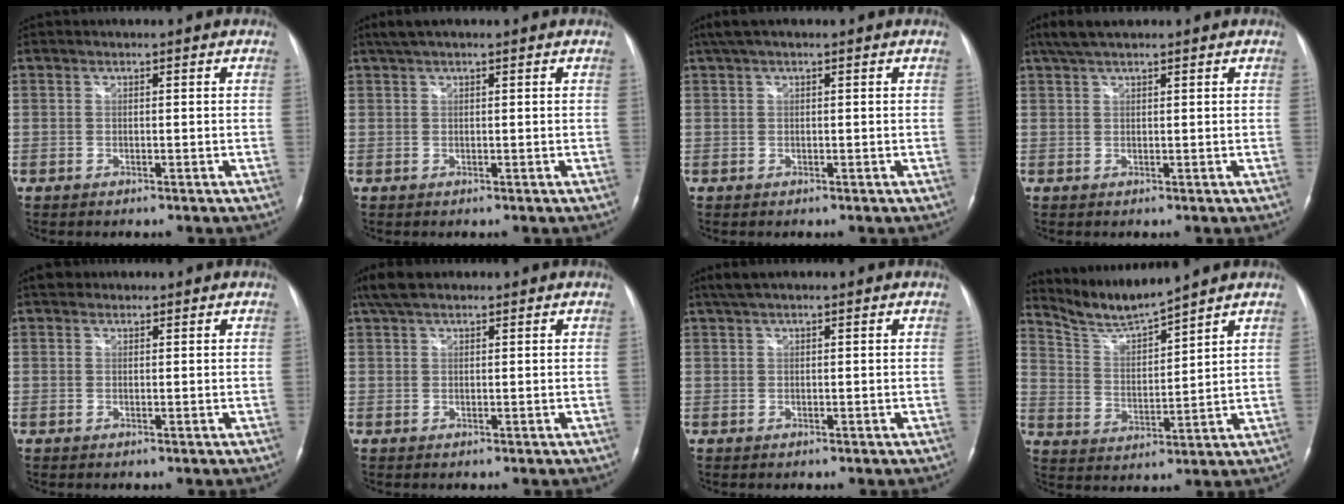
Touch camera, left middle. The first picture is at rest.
{"total": 3.2, "force": [2.4, 0.7, 2.1], "torque": [-0.042, 0.028, 0.045]}
{"total": 3.6, "force": [2.5, 0.8, 2.5], "torque": [-0.050, 0.037, 0.046]}
{"total": 4.1, "force": [3.1, 0.8, 2.5], "torque": [-0.054, 0.025, 0.060]}
{"total": 1.7, "force": [1.2, 1.1, 0.2], "torque": [-0.002, 0.014, 0.016]}
{"total": 4.1, "force": [3.2, 1.6, 2.1], "torque": [-0.049, 0.022, 0.062]}
{"total": 2.9, "force": [2.2, 0.5, 1.8], "torque": [-0.038, 0.025, 0.042]}
{"total": 7.4, "force": [7.3, -1.2, 1.1], "torque": [-0.036, -0.005, 0.154]}